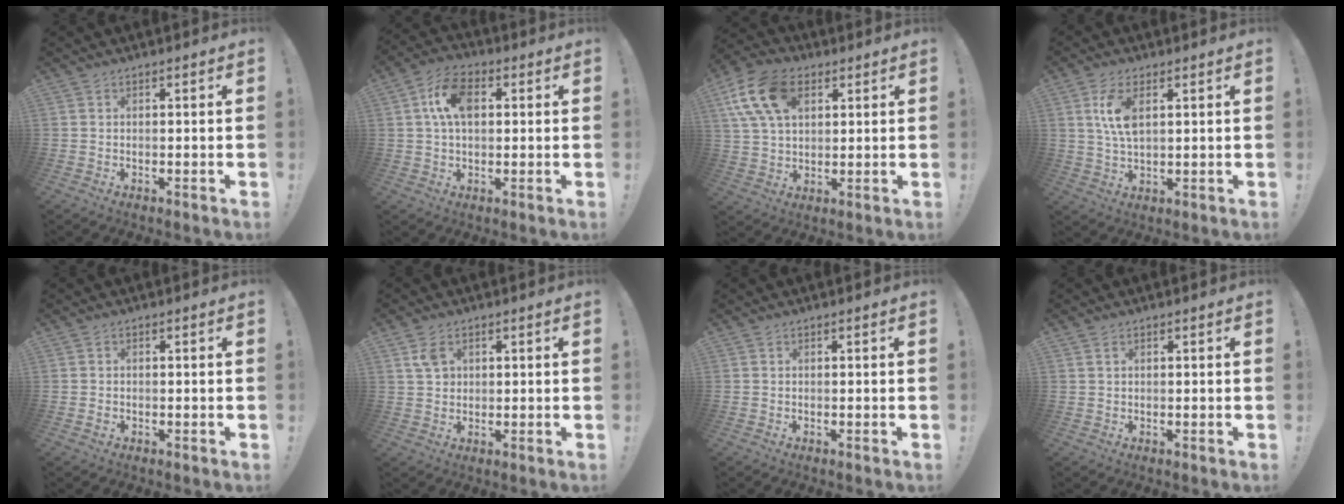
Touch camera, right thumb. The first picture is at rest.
{"total": 10.4, "force": [2.2, 6.4, 7.9], "torque": [-0.136, 0.009, 0.041]}
{"total": 15.8, "force": [6.2, 10.2, 10.3], "torque": [-0.191, -0.007, 0.121]}
{"total": 7.9, "force": [2.7, 3.5, 6.6], "torque": [-0.134, -0.006, 0.044]}
{"total": 0.9, "force": [-0.4, 0.6, 0.4], "torque": [-0.008, 0.002, -0.007]}
{"total": 4.6, "force": [2.1, 3.3, 2.3], "torque": [-0.033, -0.003, 0.040]}
{"total": 0.0}
{"total": 1.3, "force": [0.8, 0.7, 0.8], "torque": [-0.017, 0.001, 0.015]}